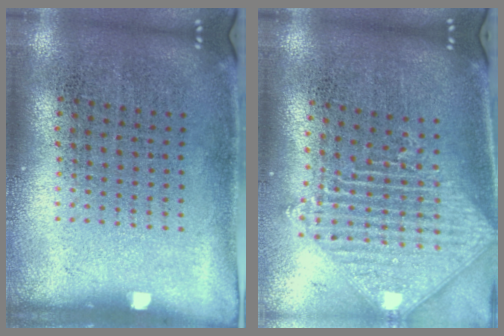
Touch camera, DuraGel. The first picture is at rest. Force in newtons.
{"total": 2.0, "press": 1.7, "slide": 1.2}